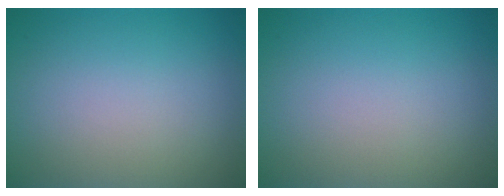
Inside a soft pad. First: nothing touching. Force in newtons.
{"total": 0.0}